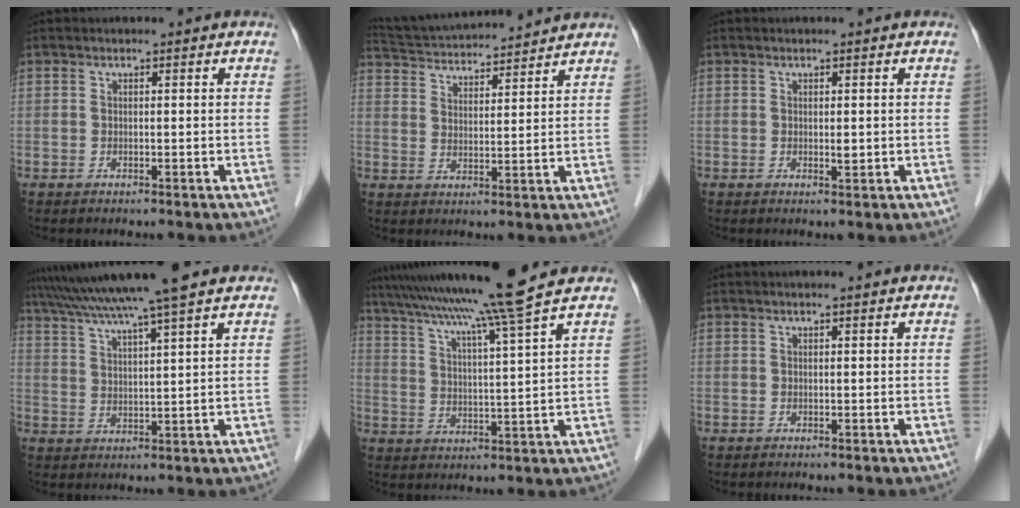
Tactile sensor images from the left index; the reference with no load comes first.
{"total": 14.1, "force": [13.3, 1.1, 4.5], "torque": [-0.092, 0.030, 0.214]}
{"total": 0.9, "force": [0.1, 0.3, 0.9], "torque": [-0.012, -0.002, 0.002]}
{"total": 12.3, "force": [10.2, -1.5, 6.7], "torque": [-0.121, 0.020, 0.157]}
{"total": 14.2, "force": [11.7, -3.2, 7.4], "torque": [-0.128, -0.019, 0.178]}
{"total": 1.0, "force": [0.8, -0.1, 0.6], "torque": [-0.011, 0.009, 0.014]}